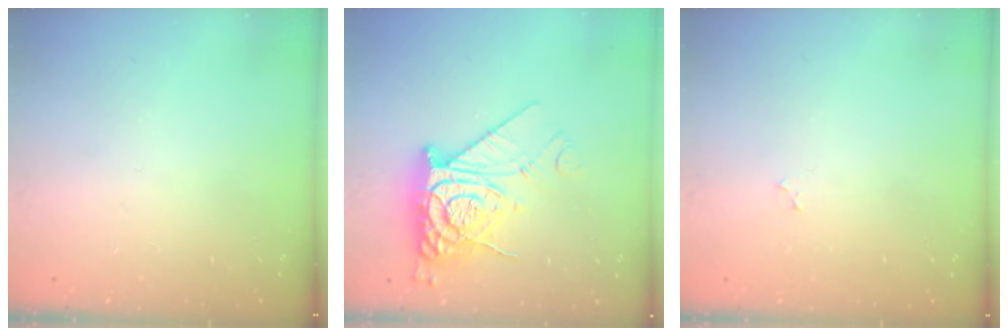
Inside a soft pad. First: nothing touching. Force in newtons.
{"total": 12.6, "press": 12.5, "slide": 1.4}
{"total": 2.3, "press": 2.3, "slide": 0.2}